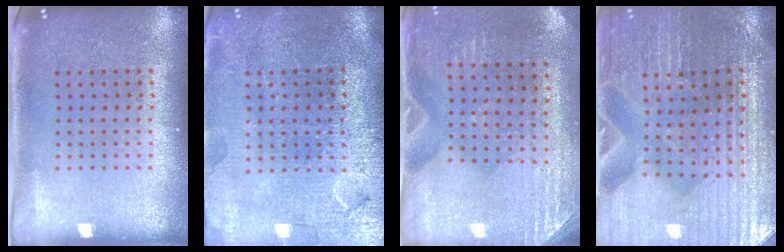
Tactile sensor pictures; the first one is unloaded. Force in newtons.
{"total": 3.6, "press": 3.4, "slide": 1.4}
{"total": 2.8, "press": 2.6, "slide": 1.0}
{"total": 3.5, "press": 3.5, "slide": 0.3}